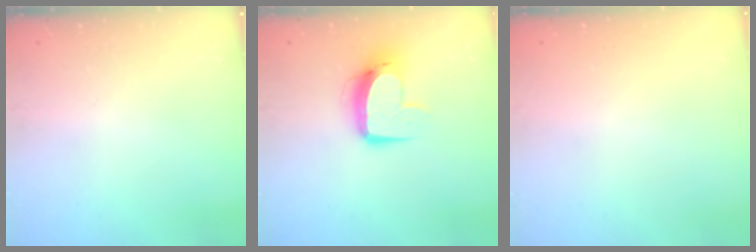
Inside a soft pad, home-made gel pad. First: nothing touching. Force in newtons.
{"total": 11.3, "press": 11.2, "slide": 1.3}
{"total": 0.0}